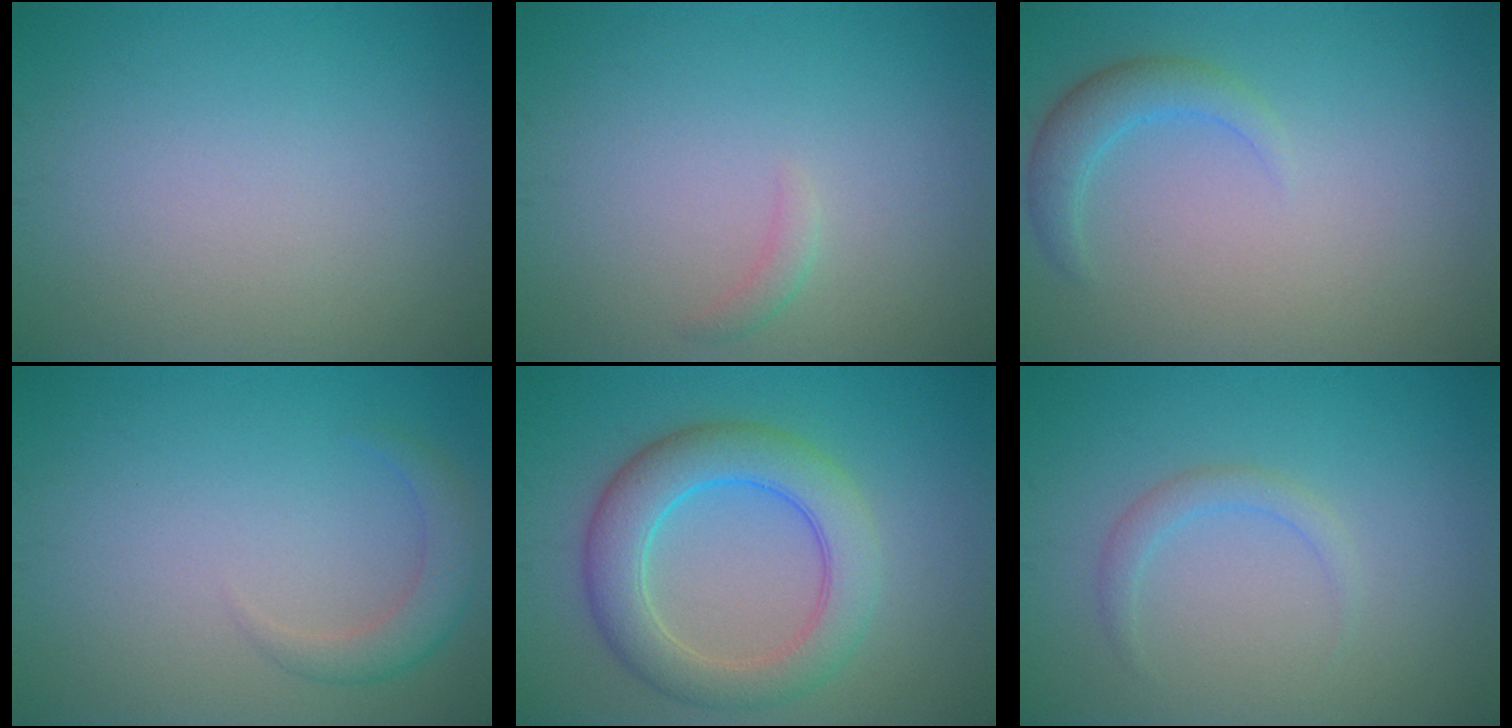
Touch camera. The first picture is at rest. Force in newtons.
{"total": 0.8, "press": 0.8, "slide": 0.1}
{"total": 2.4, "press": 2.4, "slide": 0.1}
{"total": 2.4, "press": 2.4, "slide": 0.4}
{"total": 6.3, "press": 6.3, "slide": 0.1}
{"total": 1.5, "press": 1.5, "slide": 0.1}